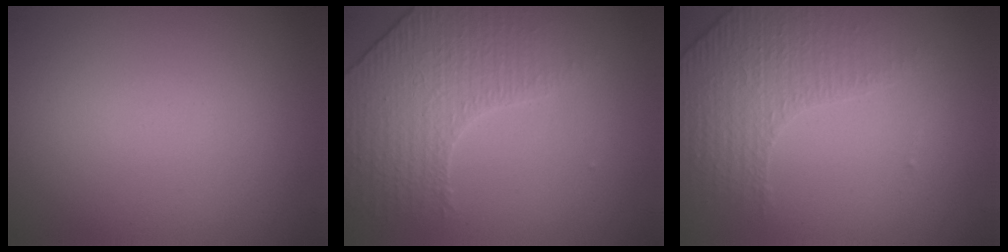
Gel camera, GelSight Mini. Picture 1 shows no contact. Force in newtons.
{"total": 3.9, "press": 3.5, "slide": 1.7}
{"total": 4.4, "press": 2.8, "slide": 3.4}